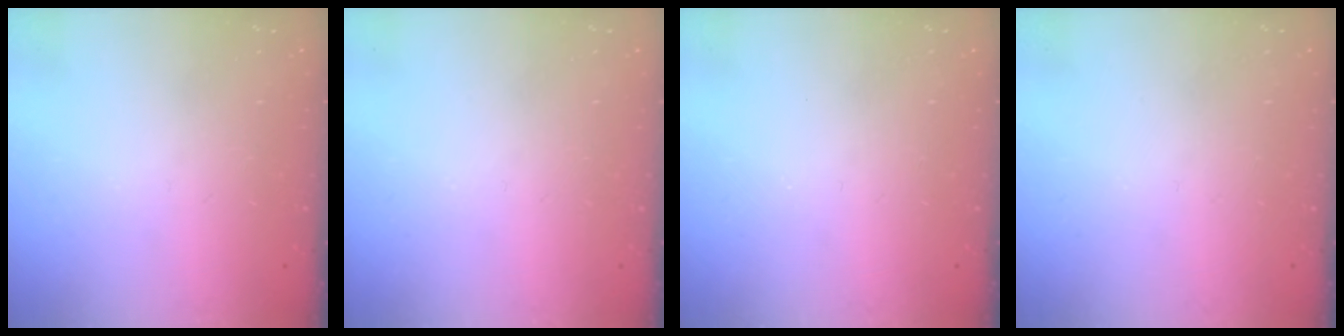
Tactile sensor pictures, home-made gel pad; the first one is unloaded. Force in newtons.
{"total": 0.0}
{"total": 0.0}
{"total": 0.0}